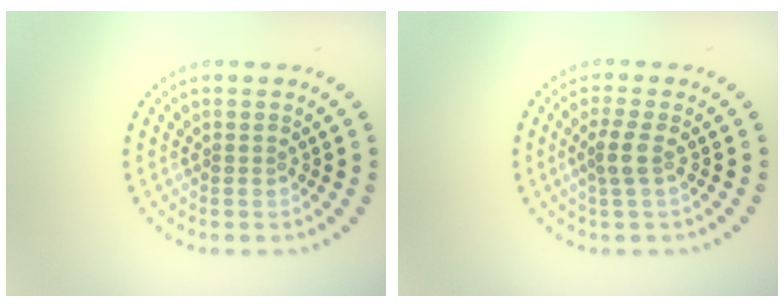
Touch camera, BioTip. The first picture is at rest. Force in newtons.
{"total": 1.8, "press": 1.5, "slide": 1.0}